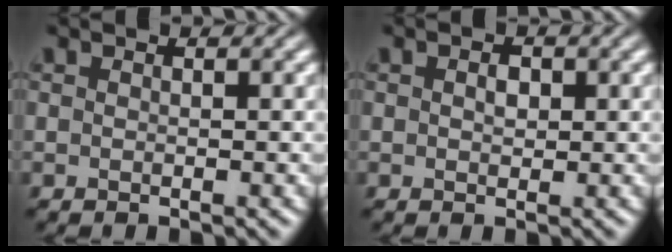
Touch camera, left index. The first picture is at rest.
{"total": 1.2, "force": [0.2, 0.8, 0.9], "torque": [-0.014, 0.001, 0.001]}